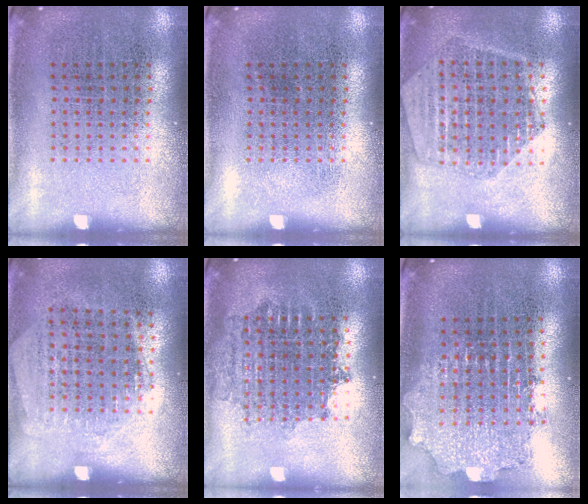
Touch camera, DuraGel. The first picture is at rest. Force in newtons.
{"total": 0.0}
{"total": 1.7, "press": 1.6, "slide": 0.5}
{"total": 1.3, "press": 1.1, "slide": 0.6}
{"total": 1.7, "press": 1.4, "slide": 1.0}
{"total": 2.1, "press": 1.6, "slide": 1.3}